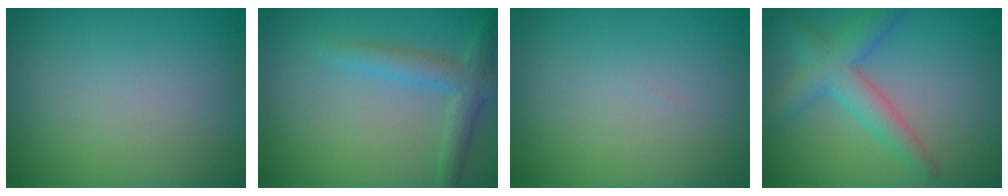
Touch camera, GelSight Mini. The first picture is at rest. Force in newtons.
{"total": 2.9, "press": 2.9, "slide": 0.2}
{"total": 0.0}
{"total": 3.9, "press": 3.9, "slide": 0.2}